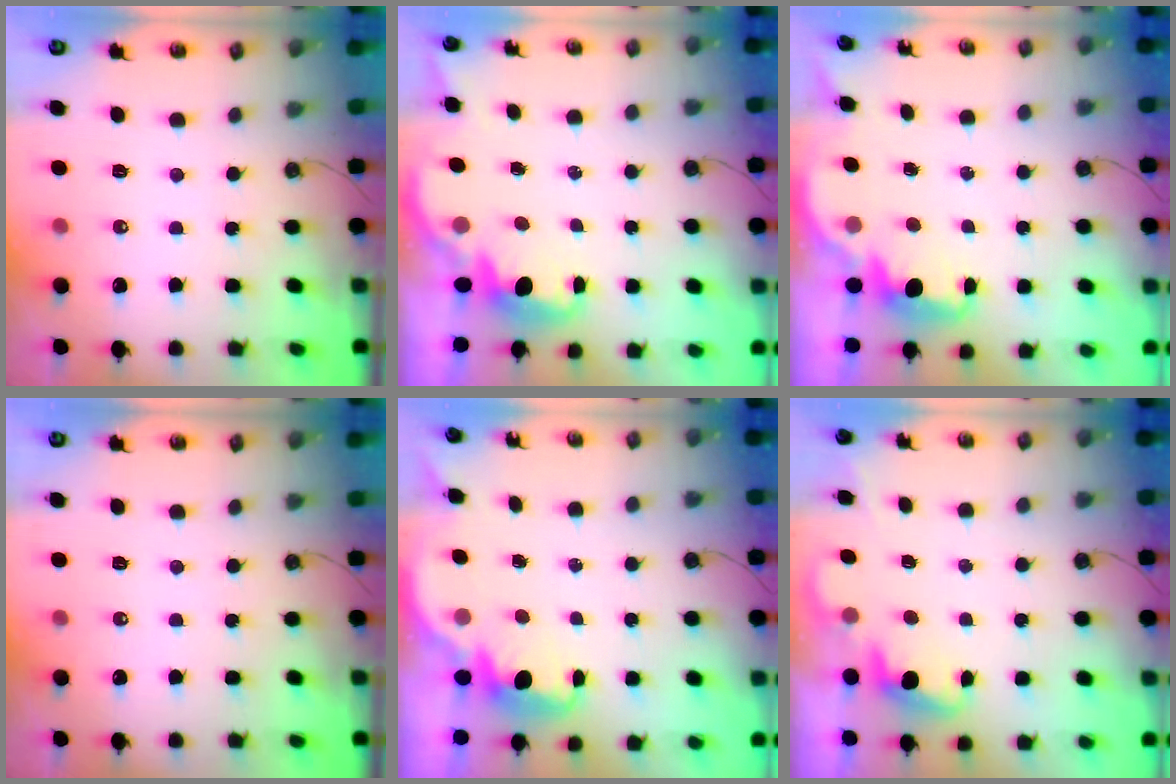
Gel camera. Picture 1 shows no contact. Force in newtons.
{"total": 1.2, "press": 1.0, "slide": 0.6}
{"total": 1.6, "press": 1.5, "slide": 0.5}
{"total": 0.0}
{"total": 2.2, "press": 2.1, "slide": 0.6}
{"total": 2.0, "press": 1.8, "slide": 0.9}